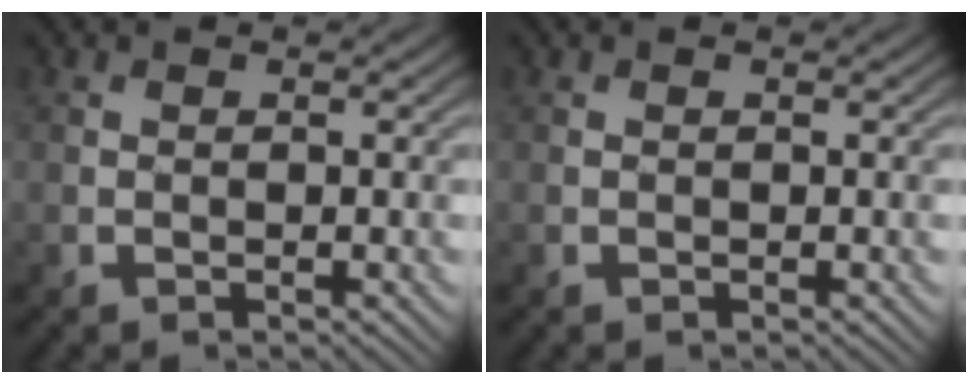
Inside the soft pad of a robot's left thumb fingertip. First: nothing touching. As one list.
[{"total": 0.0}]